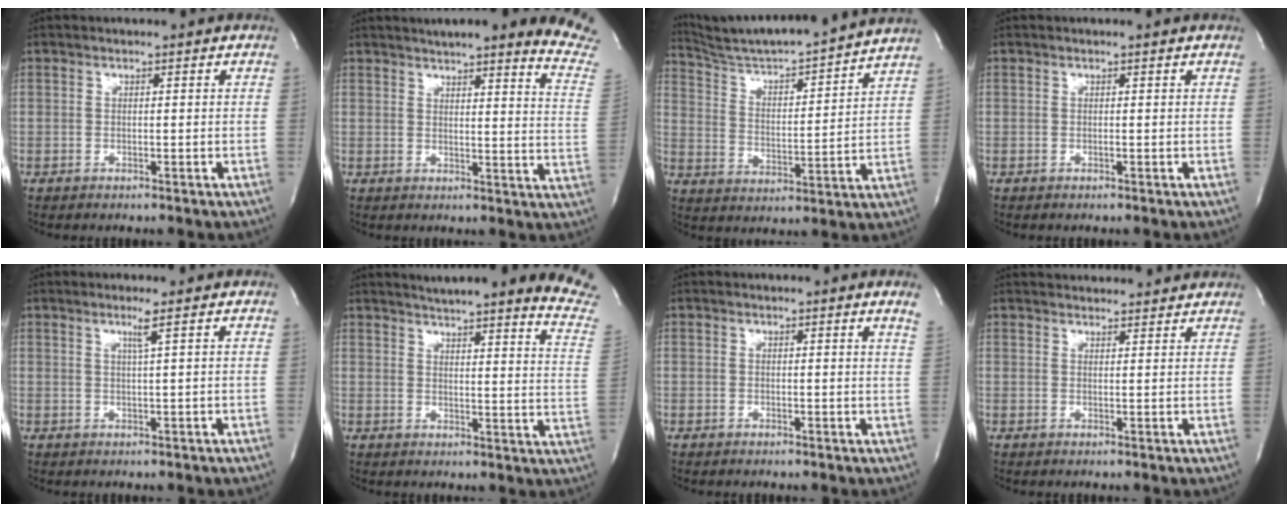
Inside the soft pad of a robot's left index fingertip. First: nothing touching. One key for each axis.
{"total": 17.9, "fx": 16.6, "fy": 0.6, "fz": 6.8, "tx": -0.074, "ty": -0.078, "tz": 0.173}
{"total": 18.7, "fx": 17.4, "fy": -0.7, "fz": 6.8, "tx": -0.125, "ty": -0.016, "tz": 0.267}
{"total": 0.0}
{"total": 1.9, "fx": 0.9, "fy": -0.7, "fz": 1.4, "tx": -0.035, "ty": -0.007, "tz": 0.021}
{"total": 19.3, "fx": 18.1, "fy": -0.4, "fz": 6.8, "tx": -0.082, "ty": -0.104, "tz": 0.197}
{"total": 2.1, "fx": 1.7, "fy": -0.5, "fz": 1.1, "tx": -0.023, "ty": -0.011, "tz": 0.009}
{"total": 9.4, "fx": 9.1, "fy": 1.6, "fz": 1.9, "tx": -0.021, "ty": 0.024, "tz": 0.108}